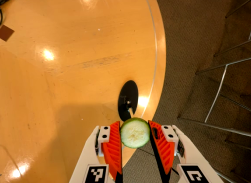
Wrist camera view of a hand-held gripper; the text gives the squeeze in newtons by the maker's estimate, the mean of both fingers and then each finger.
{"total": 9.6, "left": 9.8, "right": 9.3}